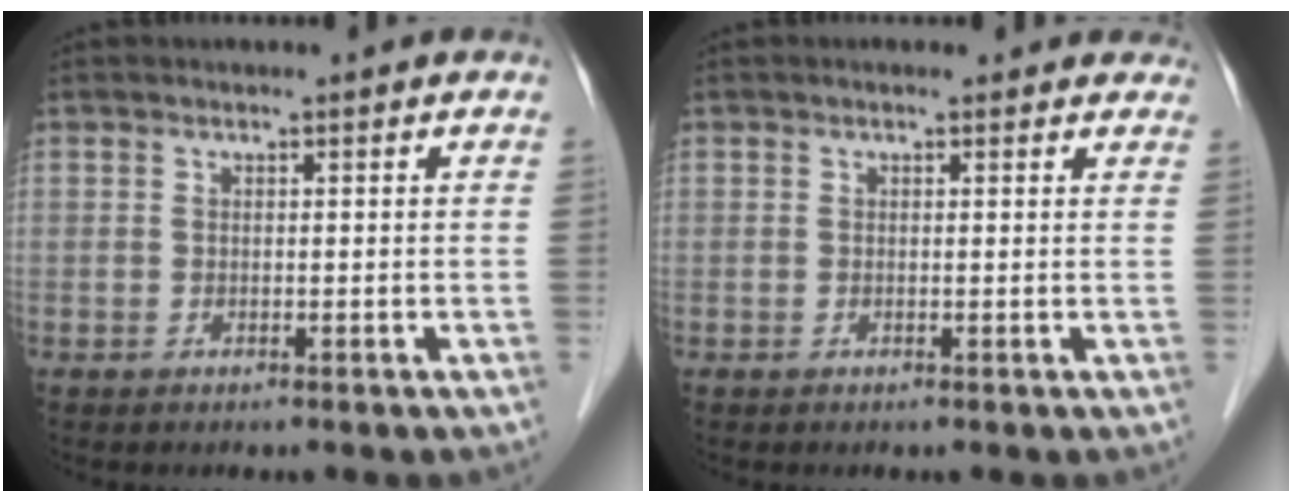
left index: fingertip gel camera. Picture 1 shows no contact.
{"total": 2.9, "force": [2.4, 1.4, 0.7], "torque": [0.003, 0.006, 0.010]}